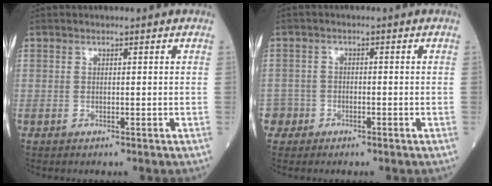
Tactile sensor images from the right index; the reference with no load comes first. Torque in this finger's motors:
{"motor_torque": [-0.15, -0.09, -0.06, -0.02]}